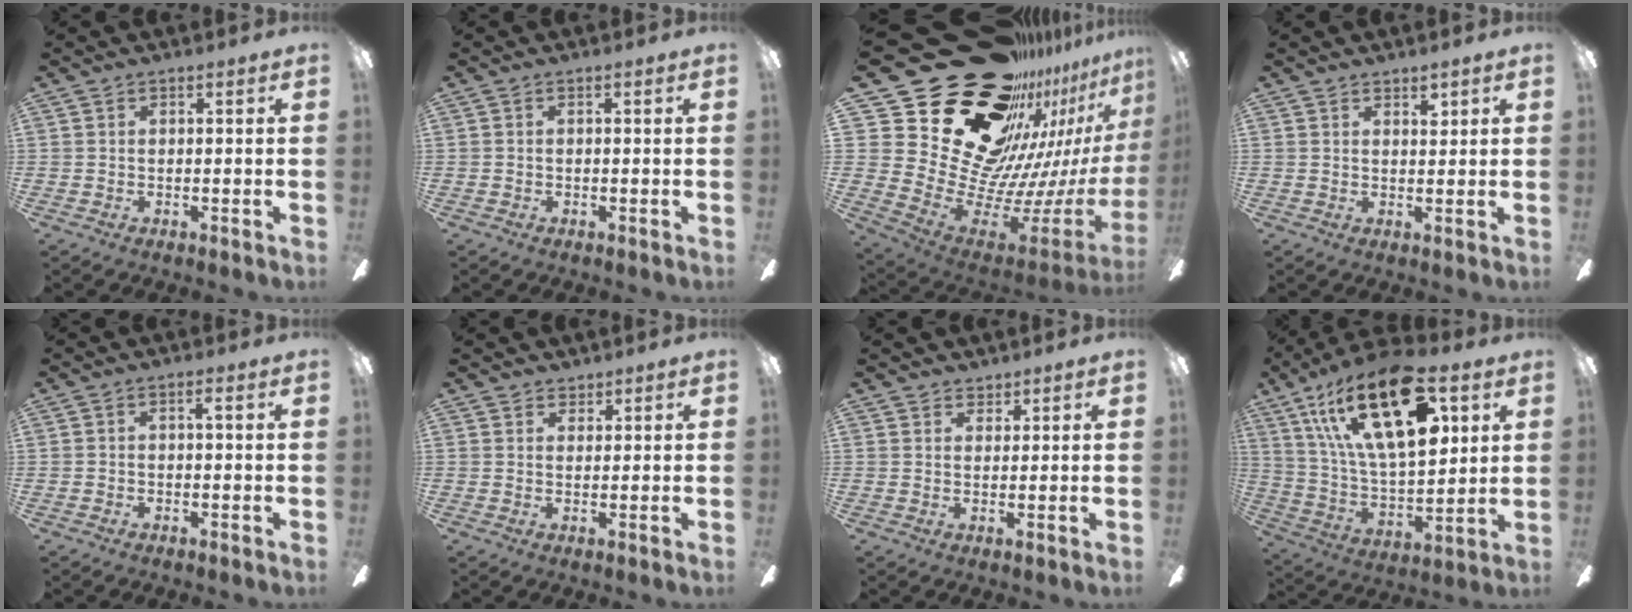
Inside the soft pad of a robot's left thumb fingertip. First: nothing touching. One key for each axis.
{"total": 0.0}
{"total": 36.0, "fx": 19.6, "fy": 20.5, "fz": 22.1, "tx": -0.357, "ty": -0.196, "tz": 0.425}
{"total": 2.7, "fx": 2.1, "fy": 1.2, "fz": 1.2, "tx": -0.002, "ty": -0.012, "tz": 0.034}
{"total": 1.3, "fx": -0.3, "fy": 0.5, "fz": 1.2, "tx": -0.024, "ty": 0.007, "tz": -0.008}
{"total": 1.7, "fx": 1.4, "fy": 0.9, "fz": 0.0, "tx": 0.008, "ty": -0.004, "tz": 0.027}
{"total": 2.0, "fx": 1.7, "fy": 1.1, "fz": 0.0, "tx": 0.007, "ty": -0.004, "tz": 0.032}
{"total": 27.0, "fx": 13.4, "fy": 11.5, "fz": 20.5, "tx": -0.381, "ty": -0.056, "tz": 0.223}